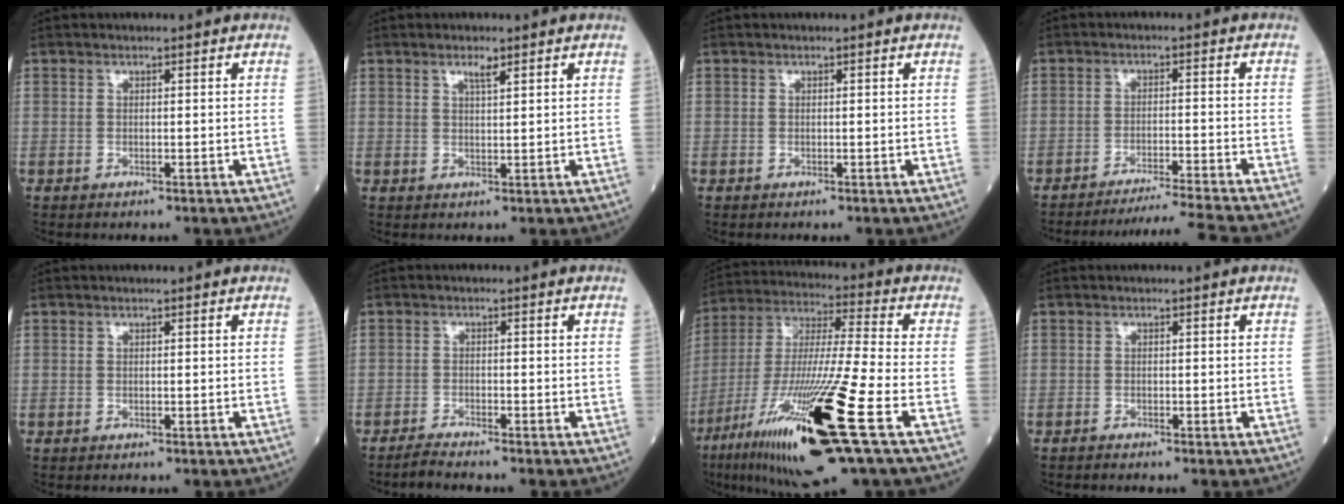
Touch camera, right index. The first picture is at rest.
{"total": 1.9, "force": [1.3, 0.2, 1.4], "torque": [-0.029, -0.002, 0.024]}
{"total": 0.0}
{"total": 9.8, "force": [-9.0, -3.2, 2.2], "torque": [-0.018, -0.021, -0.142]}
{"total": 0.0}
{"total": 2.1, "force": [-2.0, -0.4, 0.3], "torque": [-0.012, -0.010, -0.042]}
{"total": 24.0, "force": [-10.4, 1.0, 21.7], "torque": [-0.406, -0.052, -0.186]}
{"total": 0.5, "force": [-0.5, -0.1, 0.0], "torque": [-0.002, -0.002, -0.013]}